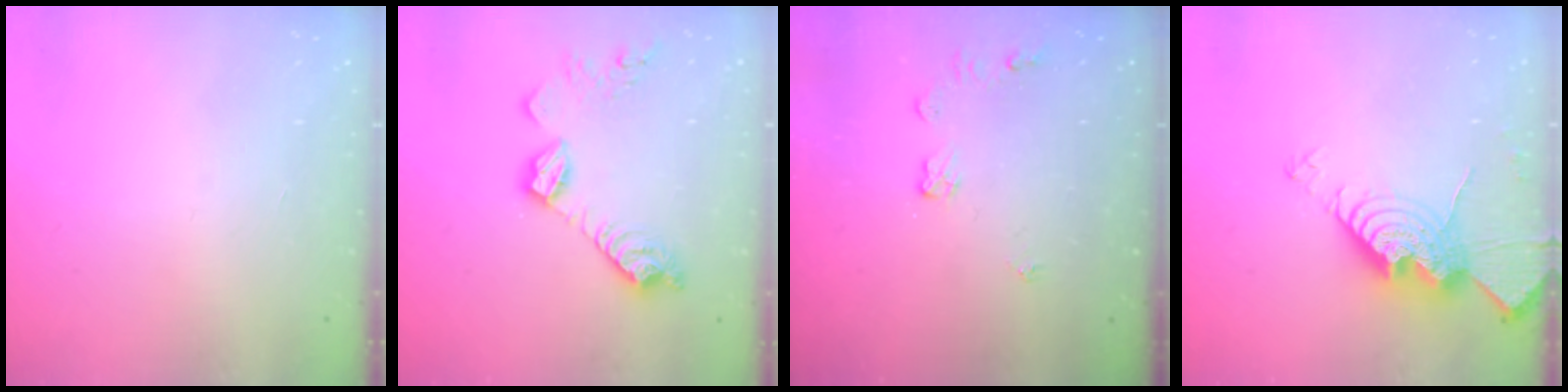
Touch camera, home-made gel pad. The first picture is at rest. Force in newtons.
{"total": 12.4, "press": 12.4, "slide": 0.8}
{"total": 5.3, "press": 5.2, "slide": 0.3}
{"total": 14.6, "press": 14.5, "slide": 1.2}